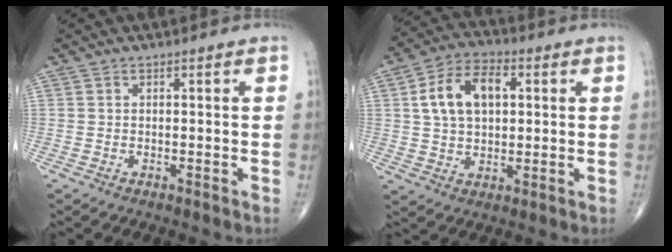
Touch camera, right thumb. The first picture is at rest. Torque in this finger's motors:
{"motor_torque": [0.18, 0.19, 0.55, -0.07, 0.23]}